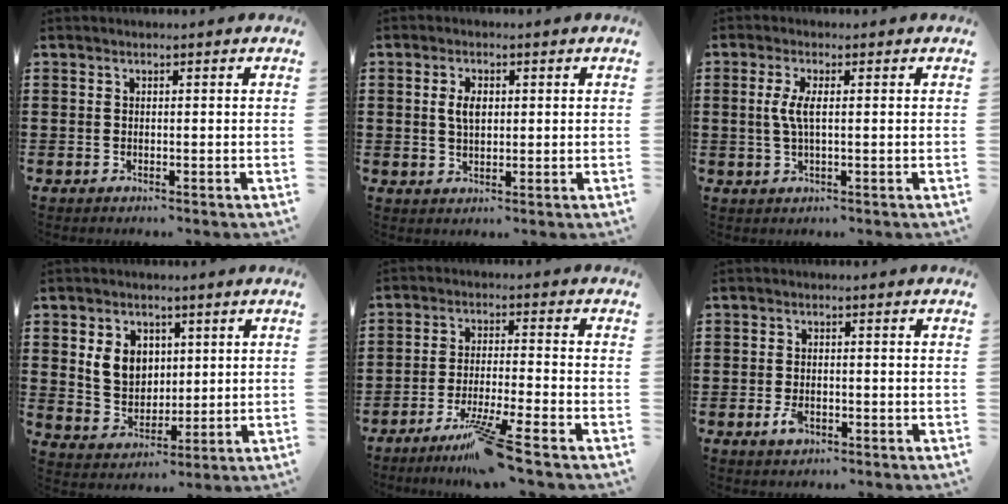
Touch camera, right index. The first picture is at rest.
{"total": 3.3, "force": [0.6, 1.8, 2.7], "torque": [-0.048, 0.007, 0.006]}
{"total": 3.5, "force": [0.3, 0.9, 3.4], "torque": [-0.080, -0.004, -0.001]}
{"total": 6.5, "force": [1.9, 5.4, 3.0], "torque": [-0.074, 0.016, 0.033]}
{"total": 8.0, "force": [-5.8, -0.5, 5.4], "torque": [-0.105, -0.015, -0.111]}
{"total": 2.4, "force": [-1.0, 1.3, 1.8], "torque": [-0.040, -0.005, -0.019]}